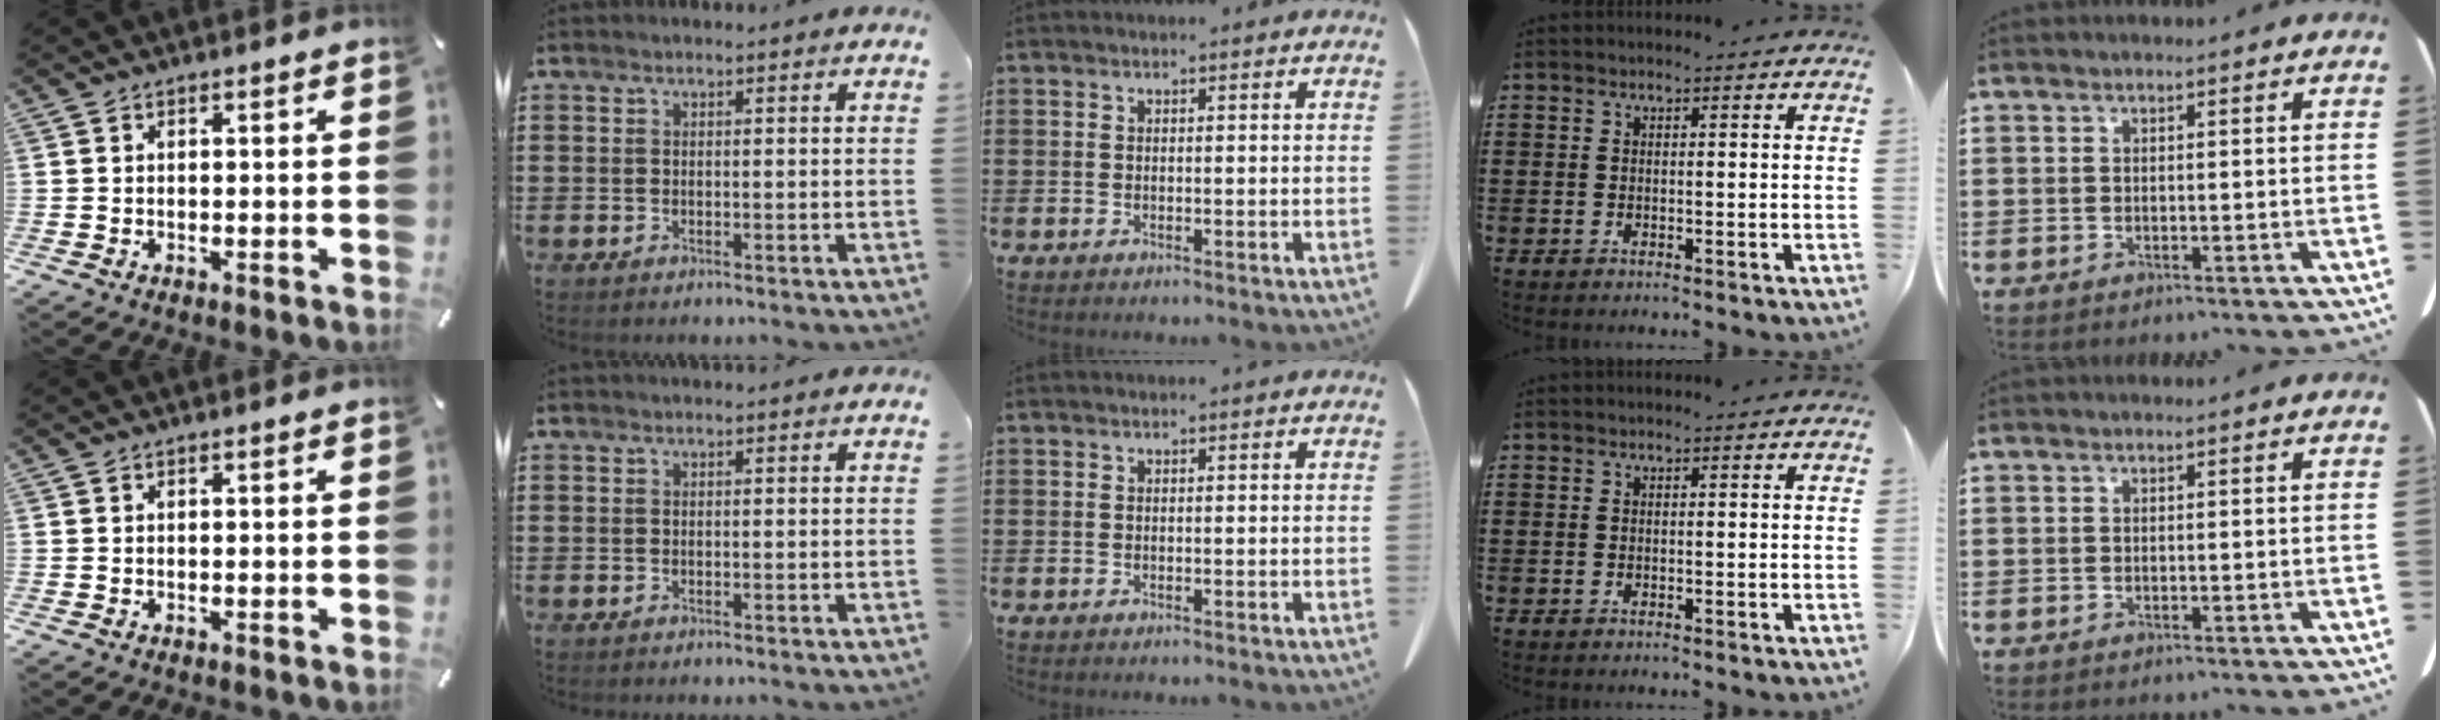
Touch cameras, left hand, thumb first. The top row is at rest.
{}